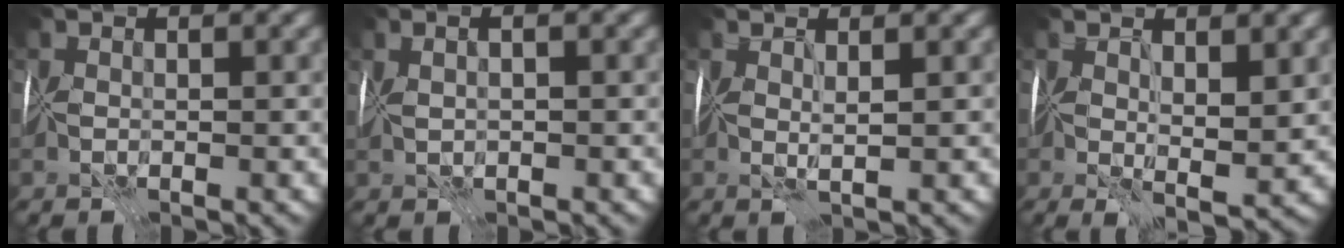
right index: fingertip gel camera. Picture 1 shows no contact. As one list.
[{"total": 1.5, "force": [0.7, 0.3, 1.3], "torque": [-0.020, 0.009, 0.011]}, {"total": 1.1, "force": [0.6, -0.6, 0.6], "torque": [-0.010, -0.003, 0.011]}, {"total": 3.7, "force": [1.2, 1.0, 3.4], "torque": [-0.058, -0.008, 0.023]}]